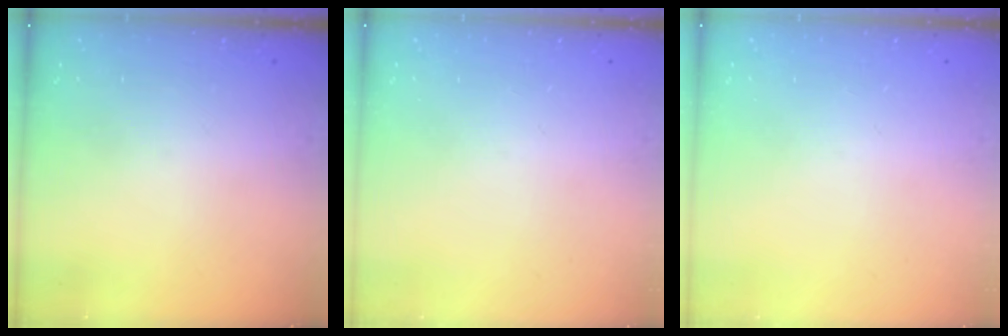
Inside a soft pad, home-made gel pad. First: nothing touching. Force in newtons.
{"total": 0.0}
{"total": 0.0}